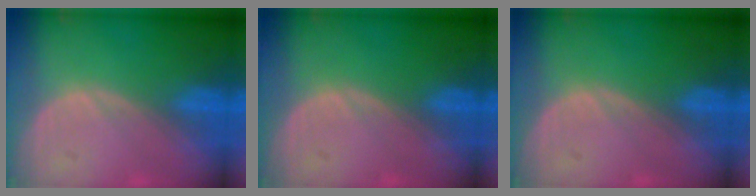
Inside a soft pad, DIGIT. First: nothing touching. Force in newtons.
{"total": 0.0}
{"total": 0.0}